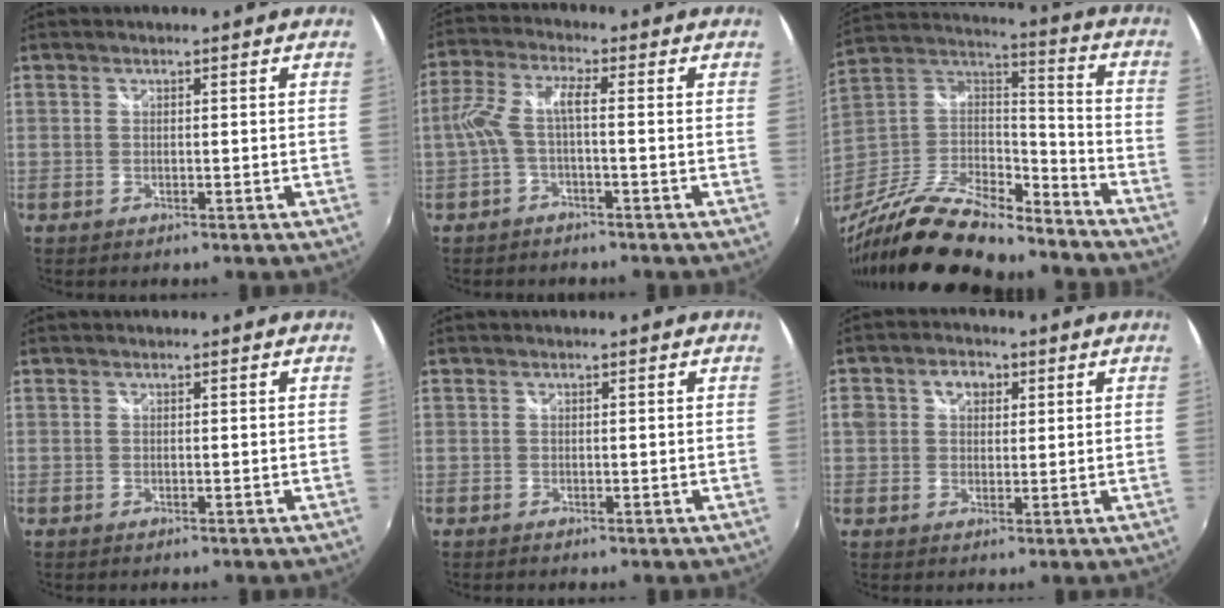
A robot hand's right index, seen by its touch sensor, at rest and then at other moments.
{"total": 5.6, "force": [-1.4, 0.9, 5.3], "torque": [-0.122, 0.009, -0.025]}
{"total": 27.3, "force": [-21.2, 8.1, 15.2], "torque": [-0.298, -0.024, -0.364]}
{"total": 0.0}
{"total": 0.0}
{"total": 5.1, "force": [1.4, 4.3, 2.5], "torque": [-0.044, 0.019, 0.021]}